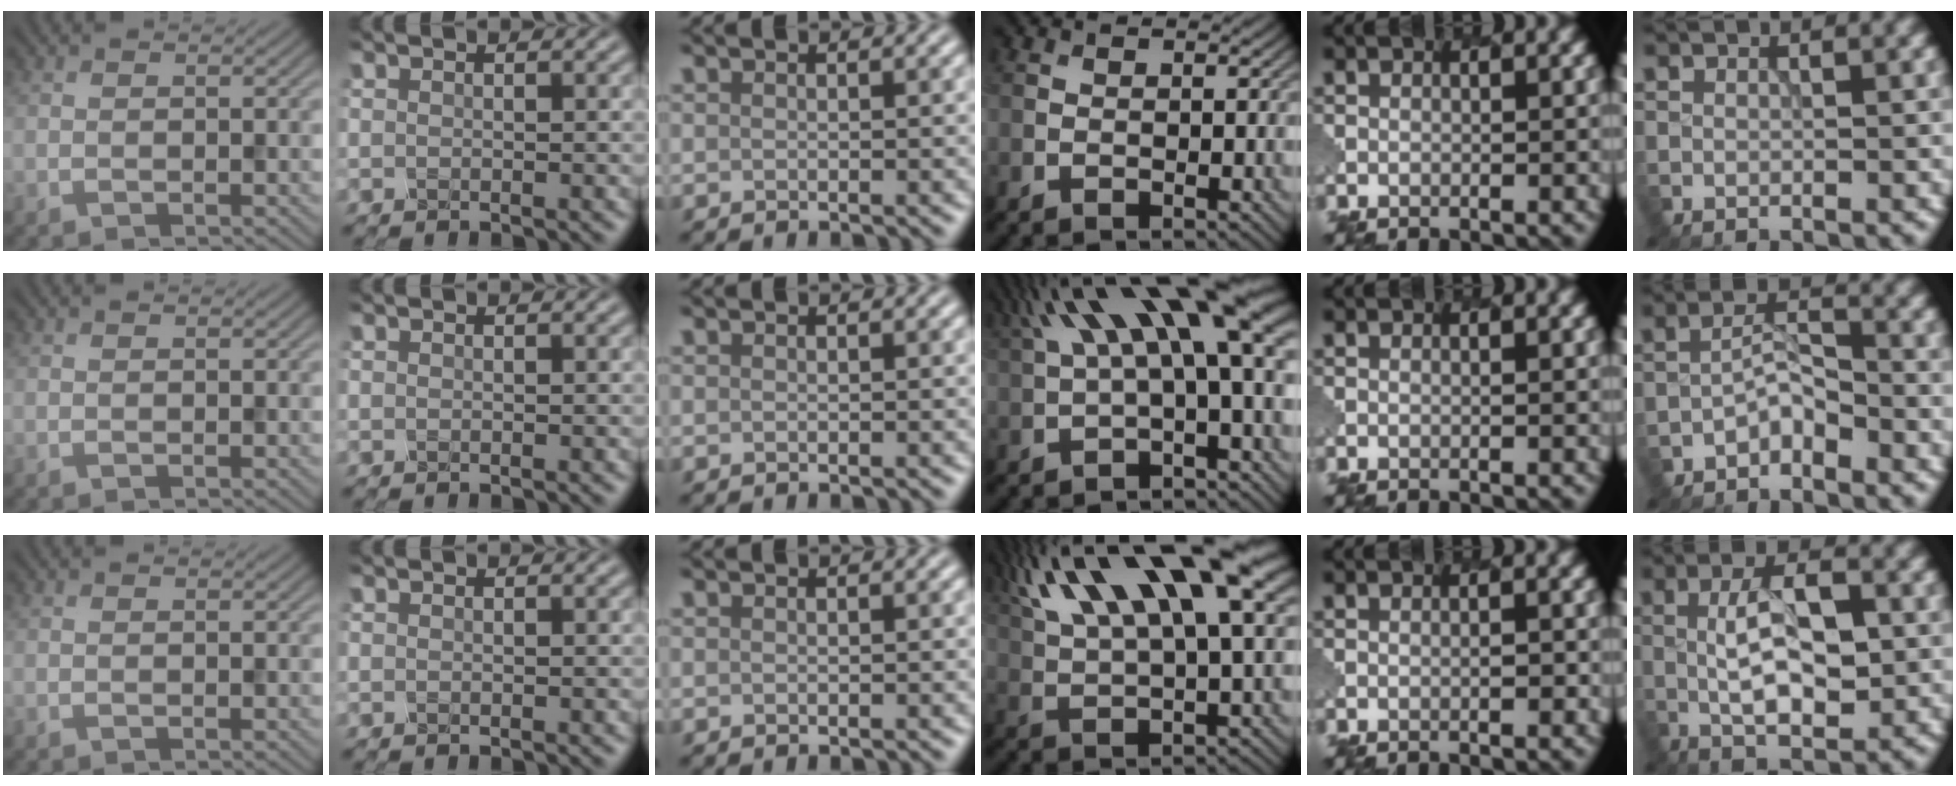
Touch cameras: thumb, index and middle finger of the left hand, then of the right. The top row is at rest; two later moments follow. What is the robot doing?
{"motion": "dispense", "object": "oil cruet"}